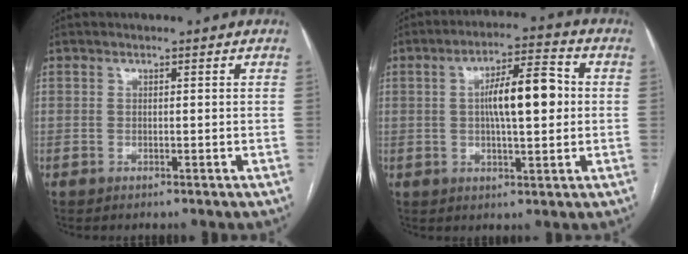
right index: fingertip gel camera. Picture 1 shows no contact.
{"total": 9.9, "force": [0.8, 2.4, 9.5], "torque": [-0.161, 0.021, 0.012]}